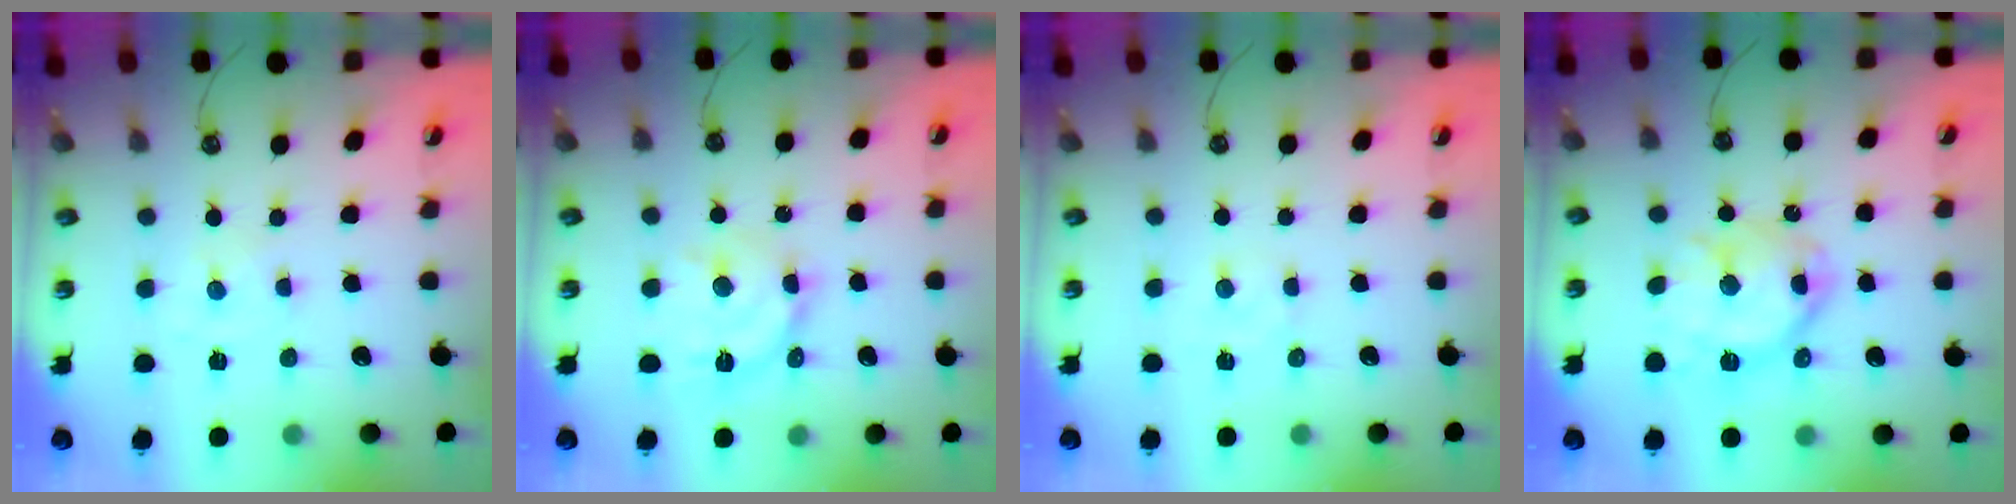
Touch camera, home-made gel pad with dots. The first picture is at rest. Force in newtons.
{"total": 12.9, "press": 12.8, "slide": 0.9}
{"total": 1.5, "press": 1.5, "slide": 0.2}
{"total": 15.5, "press": 15.4, "slide": 1.7}